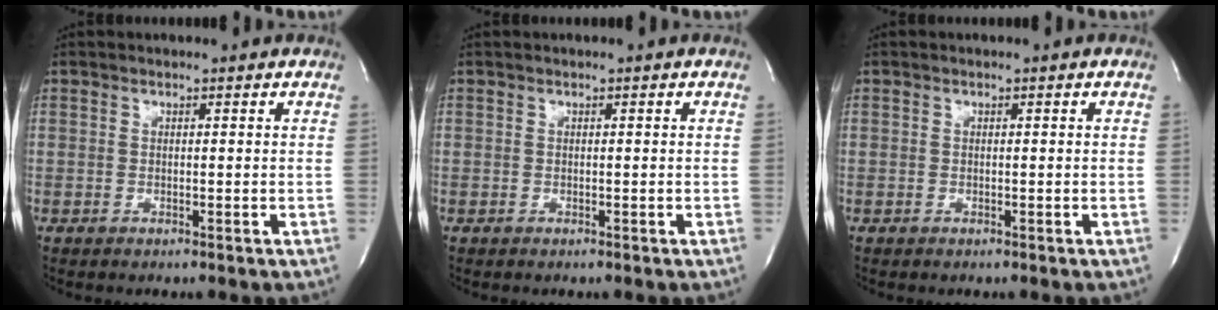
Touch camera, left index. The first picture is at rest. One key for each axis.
{"total": 0.0}
{"total": 0.0}